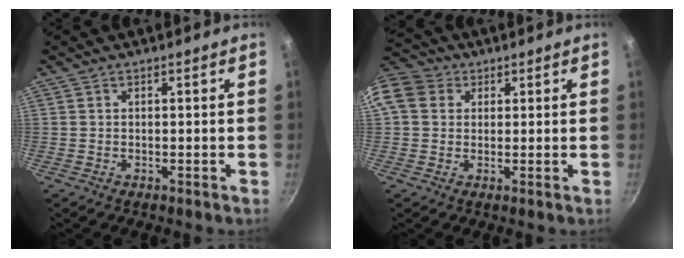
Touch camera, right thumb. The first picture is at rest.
{"total": 11.3, "force": [3.0, 9.6, 5.3], "torque": [-0.104, 0.024, 0.042]}